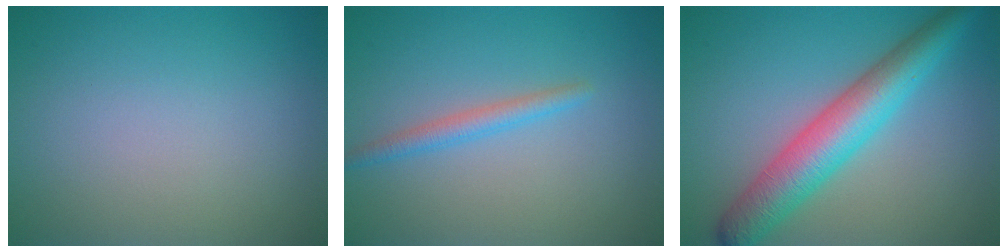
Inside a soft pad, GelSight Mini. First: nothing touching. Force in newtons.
{"total": 1.8, "press": 1.8, "slide": 0.0}
{"total": 6.7, "press": 6.7, "slide": 0.2}